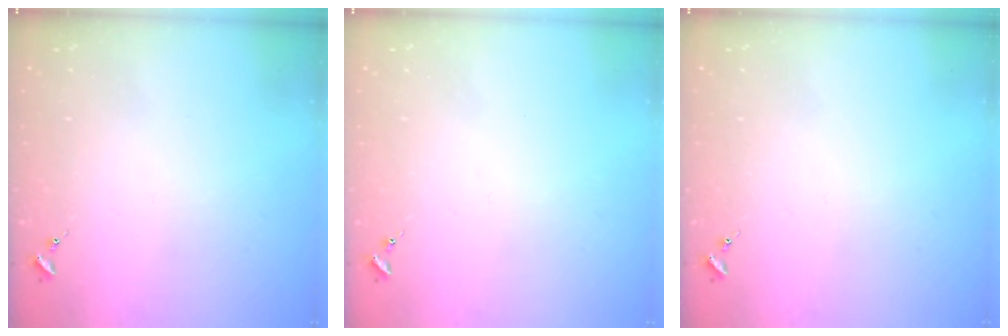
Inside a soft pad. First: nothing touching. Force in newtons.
{"total": 0.0}
{"total": 0.0}